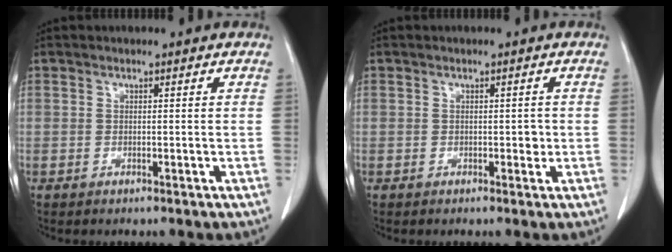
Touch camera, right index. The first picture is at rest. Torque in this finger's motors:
{"motor_torque": [0.27, -0.23, 0.00, 0.01]}